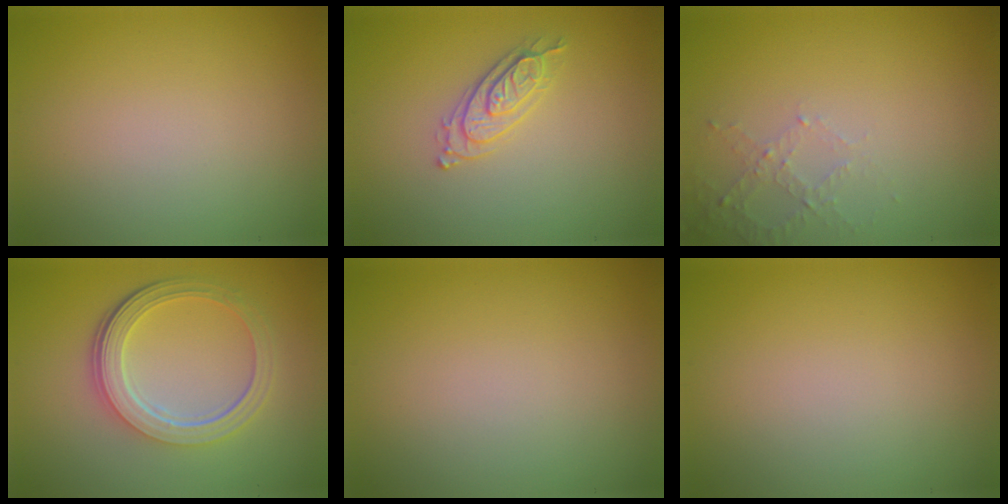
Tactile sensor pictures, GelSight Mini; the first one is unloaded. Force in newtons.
{"total": 2.2, "press": 2.2, "slide": 0.3}
{"total": 1.8, "press": 1.7, "slide": 0.5}
{"total": 5.4, "press": 3.9, "slide": 3.7}
{"total": 0.0}
{"total": 0.0}